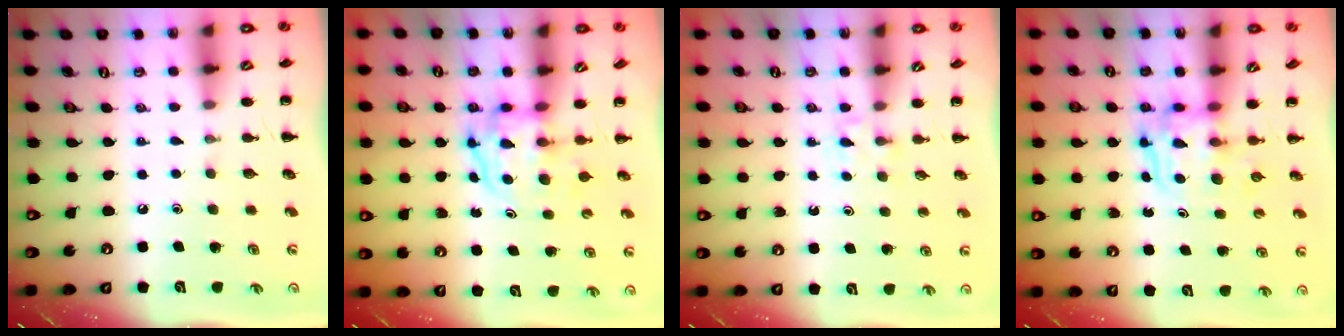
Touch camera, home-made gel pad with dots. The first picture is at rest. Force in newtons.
{"total": 3.8, "press": 3.7, "slide": 0.6}
{"total": 2.9, "press": 2.7, "slide": 1.1}
{"total": 3.3, "press": 3.3, "slide": 0.2}